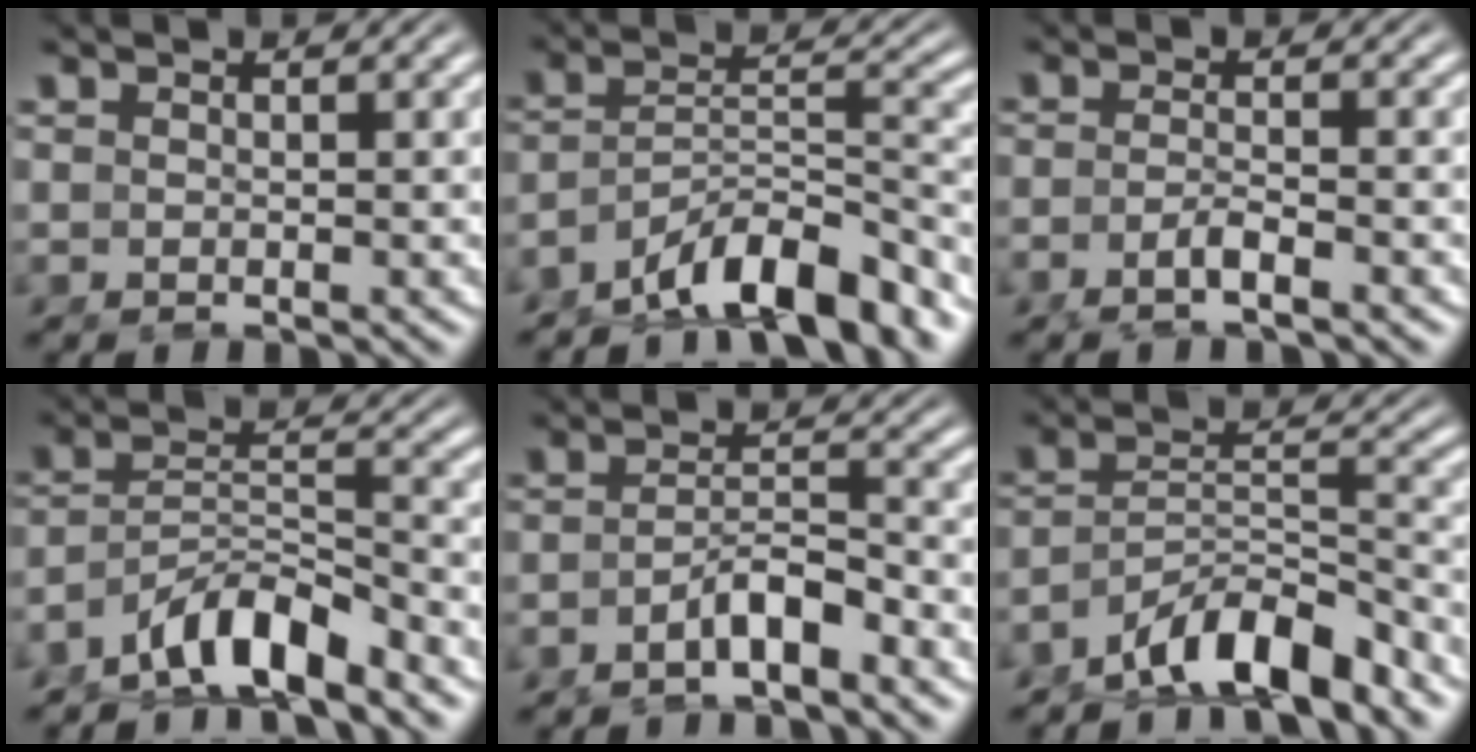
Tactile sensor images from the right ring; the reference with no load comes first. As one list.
[{"total": 9.1, "force": [-6.1, 4.2, 5.2], "torque": [-0.082, -0.033, -0.088]}, {"total": 2.2, "force": [-1.6, 0.0, 1.6], "torque": [-0.034, -0.008, -0.027]}, {"total": 6.9, "force": [-4.7, 3.5, 3.7], "torque": [-0.075, -0.032, -0.066]}, {"total": 3.6, "force": [-2.8, 0.9, 2.2], "torque": [-0.036, -0.012, -0.042]}, {"total": 7.9, "force": [-5.4, 3.8, 4.4], "torque": [-0.077, -0.033, -0.079]}]